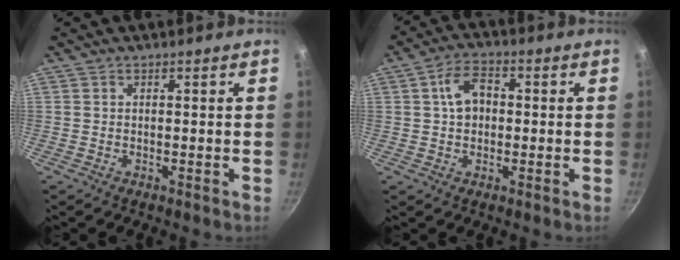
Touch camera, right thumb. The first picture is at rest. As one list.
[{"total": 6.5, "force": [0.7, 4.5, 4.6], "torque": [-0.062, 0.015, 0.004]}]